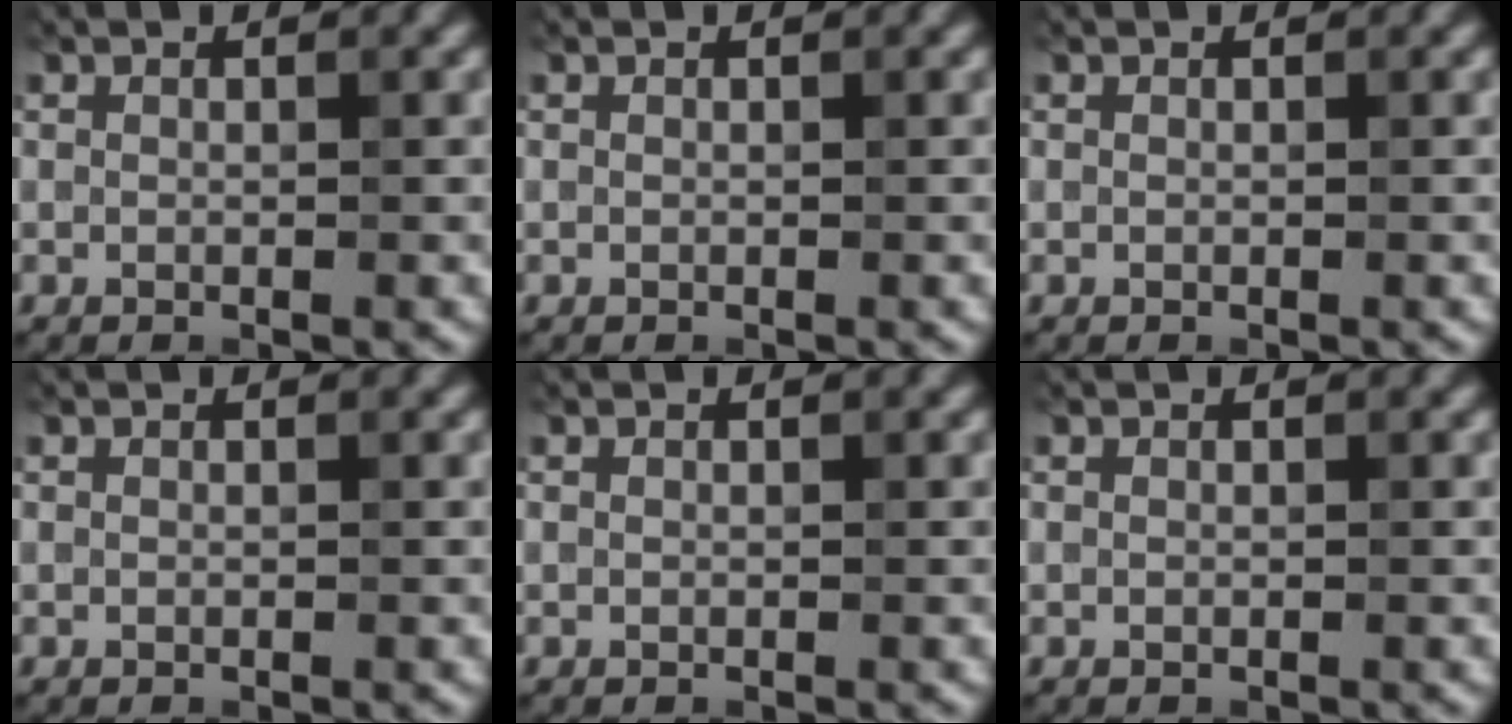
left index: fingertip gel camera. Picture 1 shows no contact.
{"total": 0.0}
{"total": 0.0}
{"total": 0.0}
{"total": 0.0}
{"total": 0.0}